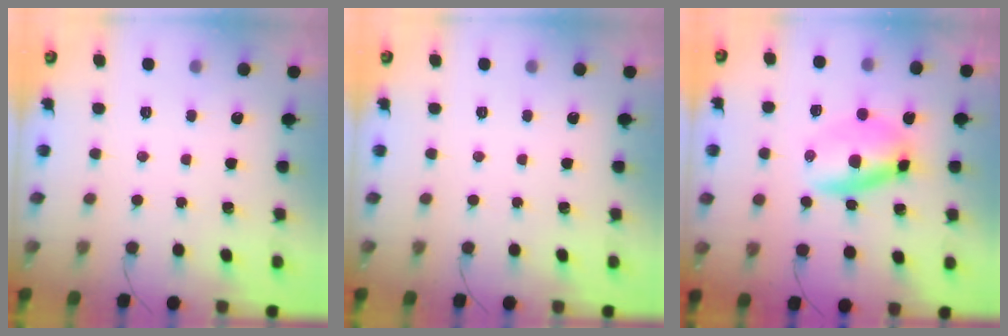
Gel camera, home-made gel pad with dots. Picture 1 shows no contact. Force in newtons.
{"total": 0.0}
{"total": 6.6, "press": 6.4, "slide": 1.5}